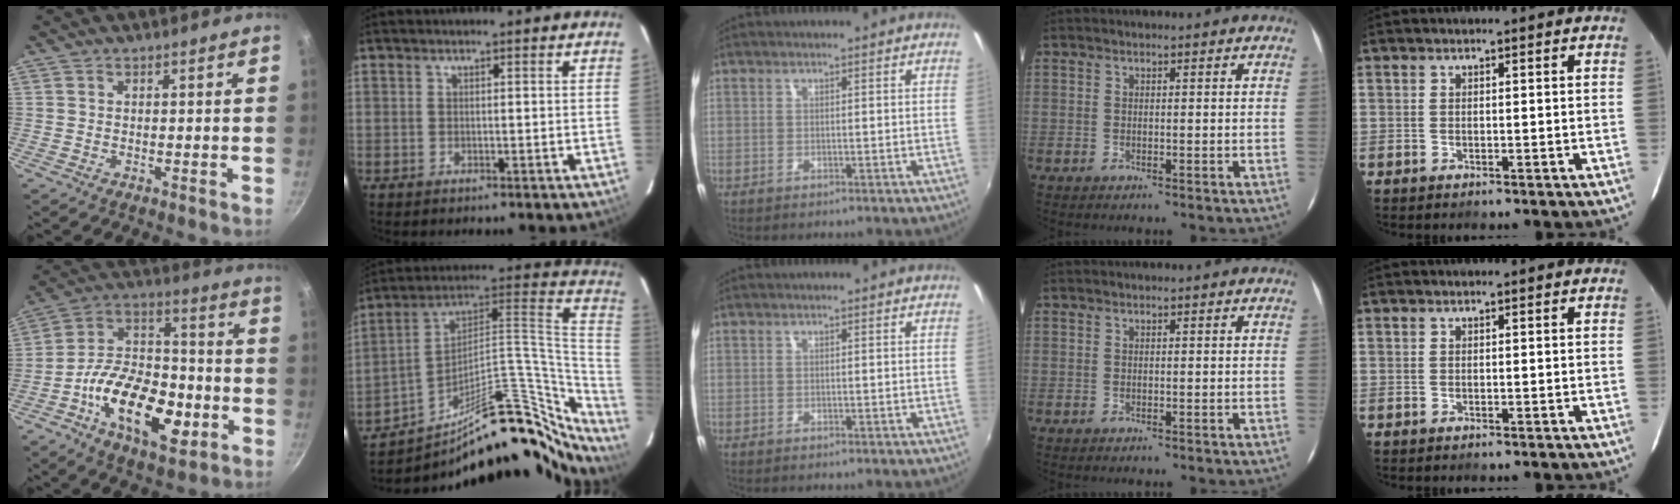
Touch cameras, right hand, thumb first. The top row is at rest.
{"thumb": {"total": 21.2, "force": [-7.3, 11.3, 16.4], "torque": [-0.244, 0.039, -0.135]}, "index": {"total": 30.9, "force": [-21.3, 11.5, 19.2], "torque": [-0.240, 0.048, -0.304]}}